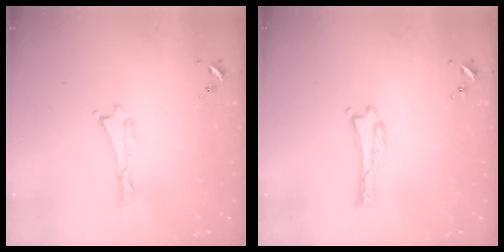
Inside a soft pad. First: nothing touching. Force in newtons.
{"total": 0.6, "press": 0.6, "slide": 0.1}